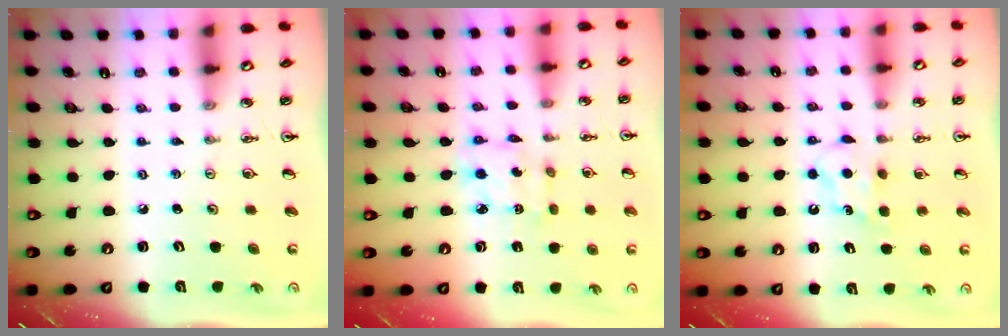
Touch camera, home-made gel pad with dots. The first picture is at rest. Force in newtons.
{"total": 3.9, "press": 3.9, "slide": 0.2}
{"total": 5.8, "press": 5.8, "slide": 0.6}